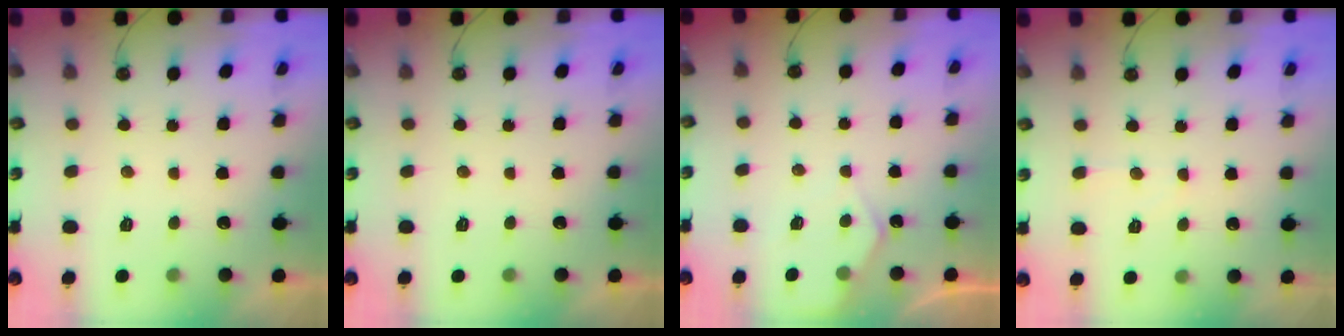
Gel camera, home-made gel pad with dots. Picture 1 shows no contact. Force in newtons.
{"total": 0.0}
{"total": 5.8, "press": 5.8, "slide": 0.6}
{"total": 4.3, "press": 4.3, "slide": 0.6}